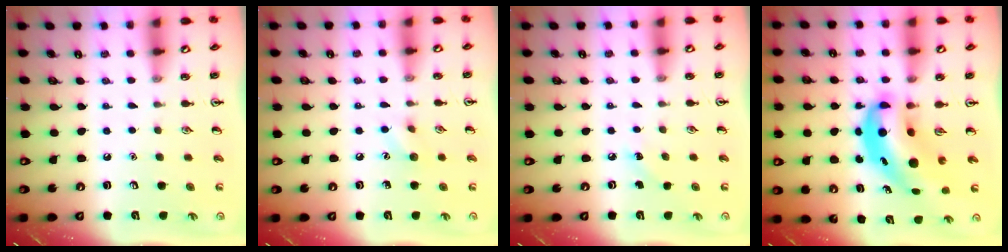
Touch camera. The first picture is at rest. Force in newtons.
{"total": 6.3, "press": 6.1, "slide": 1.8}
{"total": 4.3, "press": 4.0, "slide": 1.5}
{"total": 10.3, "press": 9.8, "slide": 3.2}